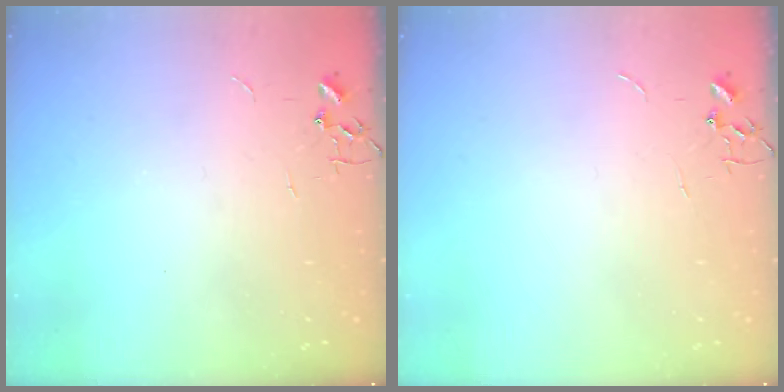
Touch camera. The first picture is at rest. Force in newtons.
{"total": 0.0}